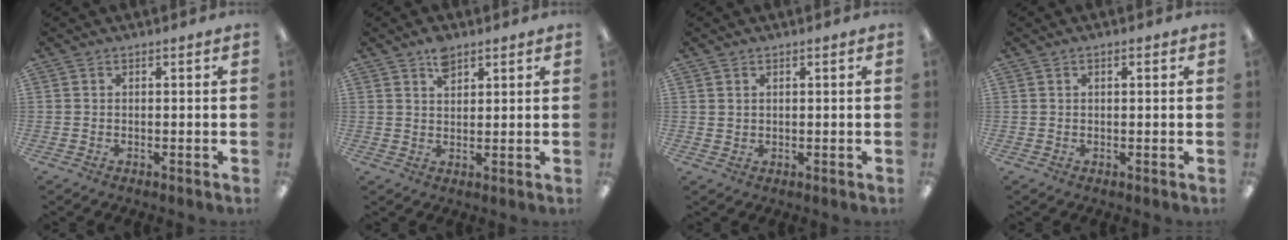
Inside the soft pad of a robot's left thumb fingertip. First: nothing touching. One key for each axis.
{"total": 4.5, "fx": 3.1, "fy": 2.3, "fz": 2.2, "tx": -0.035, "ty": -0.007, "tz": 0.055}
{"total": 1.3, "fx": 1.0, "fy": 0.8, "fz": 0.0, "tx": -0.002, "ty": 0.001, "tz": 0.019}
{"total": 1.3, "fx": 0.5, "fy": 0.5, "fz": 1.0, "tx": -0.020, "ty": 0.003, "tz": 0.009}